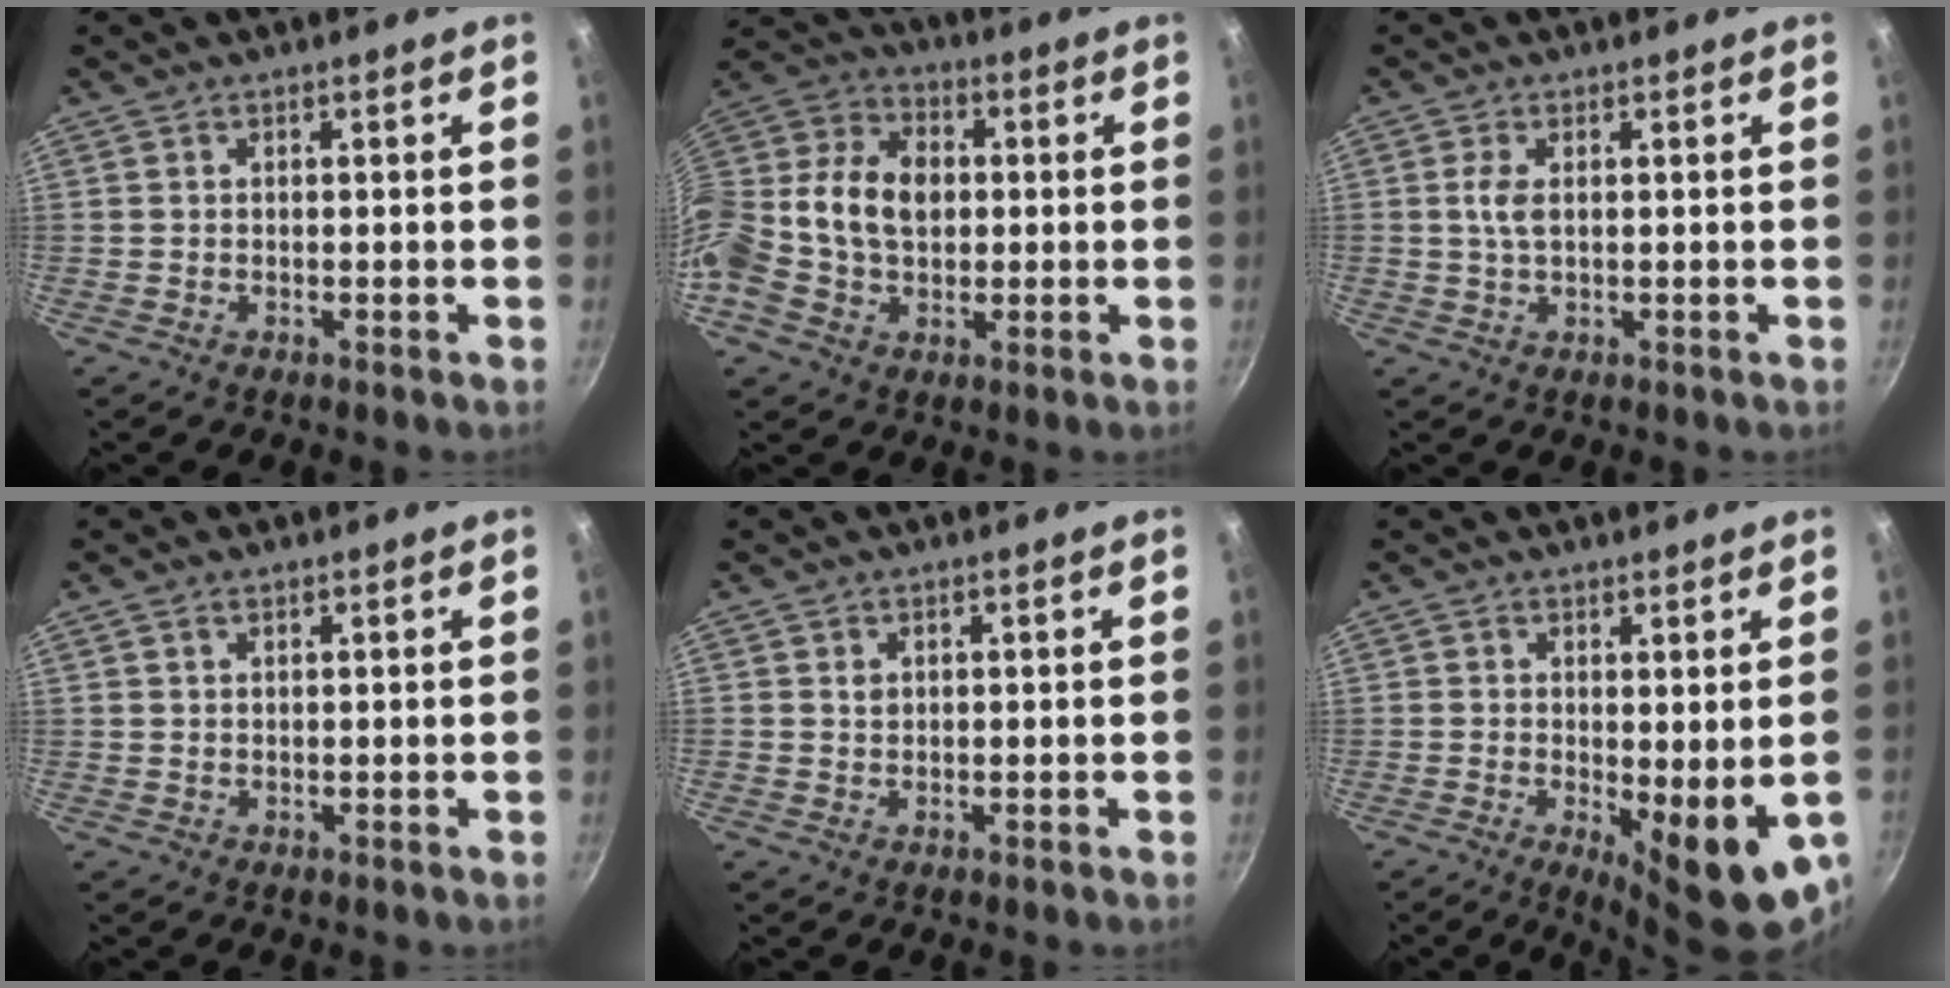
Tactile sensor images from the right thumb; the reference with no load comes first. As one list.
[{"total": 19.2, "force": [0.0, 14.2, 12.9], "torque": [-0.247, 0.043, -0.016]}, {"total": 2.8, "force": [0.4, 1.3, 2.4], "torque": [-0.053, 0.002, 0.007]}, {"total": 1.2, "force": [0.8, 0.7, 0.6], "torque": [-0.008, -0.001, 0.015]}, {"total": 1.1, "force": [0.5, 0.9, 0.3], "torque": [-0.002, -0.002, 0.006]}, {"total": 10.1, "force": [-1.6, 3.1, 9.5], "torque": [-0.111, -0.010, -0.008]}]